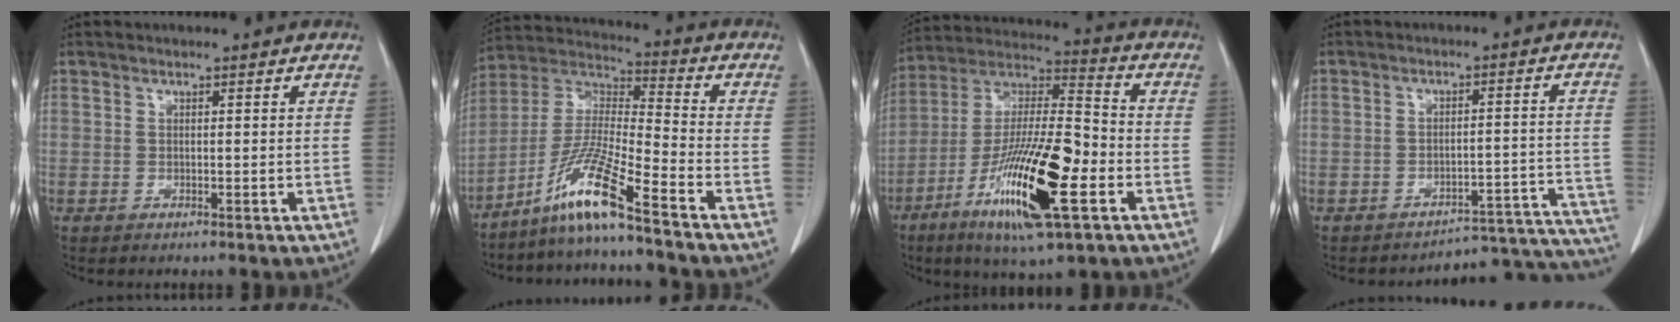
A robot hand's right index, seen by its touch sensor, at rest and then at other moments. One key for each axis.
{"total": 11.8, "fx": -8.3, "fy": -1.1, "fz": 8.4, "tx": -0.178, "ty": -0.013, "tz": -0.162}
{"total": 20.8, "fx": -7.9, "fy": 3.7, "fz": 18.9, "tx": -0.365, "ty": -0.022, "tz": -0.138}
{"total": 13.0, "fx": -12.8, "fy": 2.4, "fz": -0.4, "tx": 0.038, "ty": 0.063, "tz": -0.152}